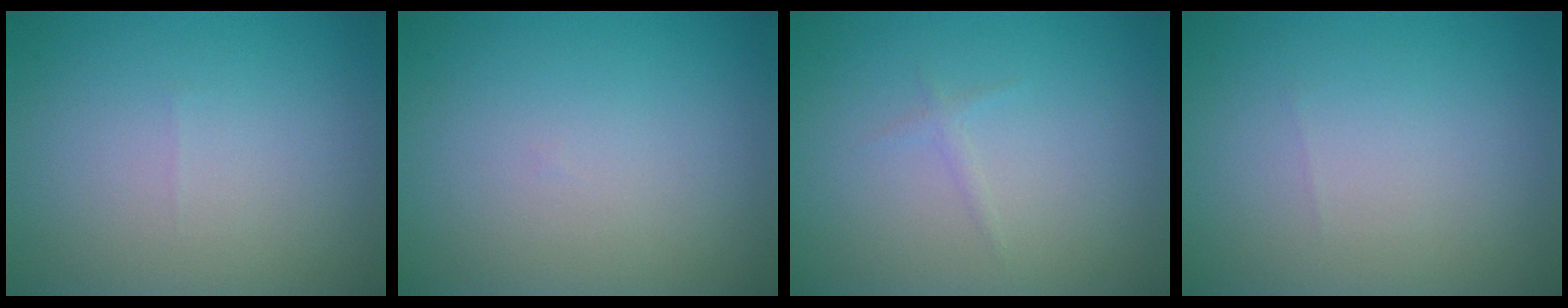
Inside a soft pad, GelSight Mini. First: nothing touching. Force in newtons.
{"total": 0.0}
{"total": 0.6, "press": 0.6, "slide": 0.1}
{"total": 0.0}